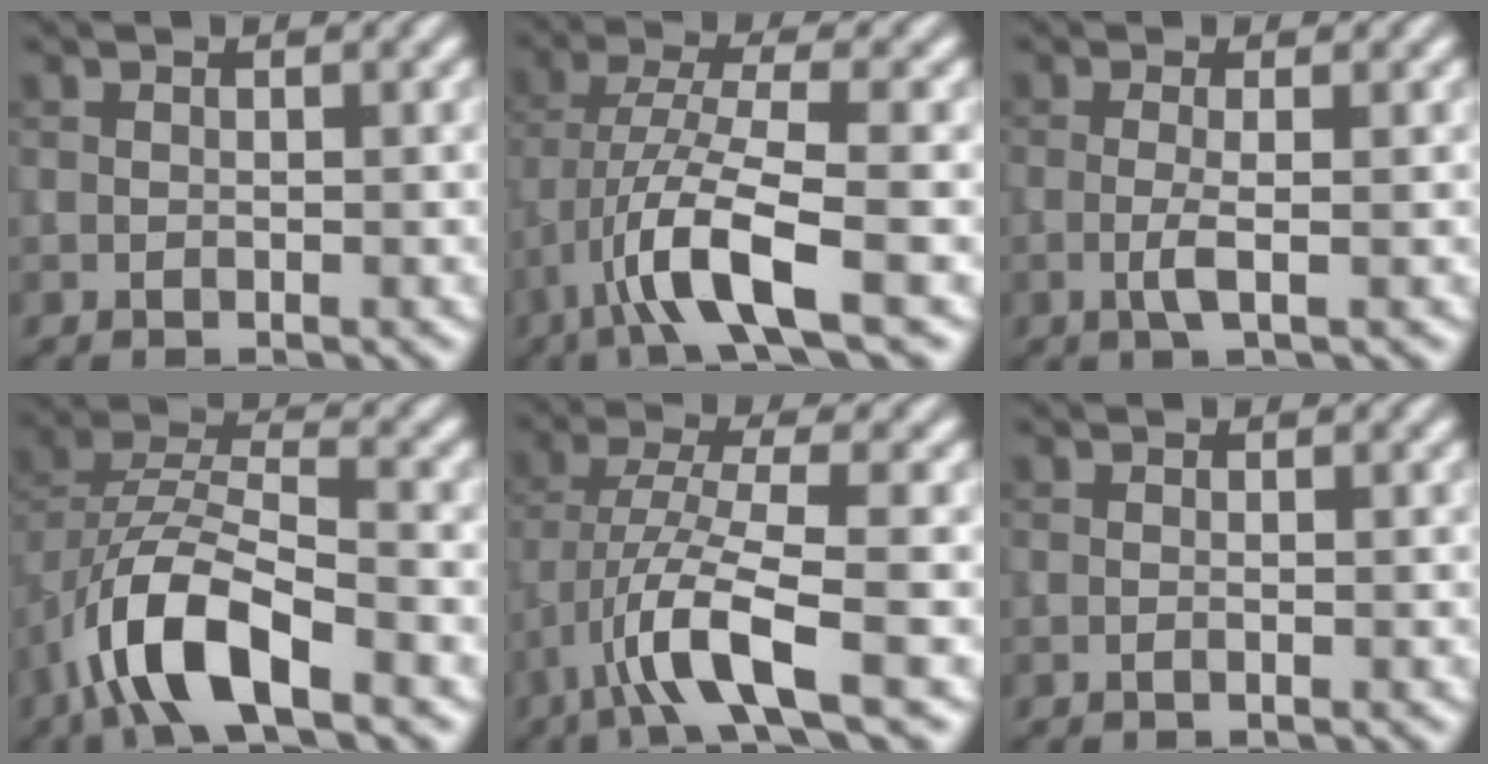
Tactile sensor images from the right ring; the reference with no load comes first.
{"total": 7.1, "force": [-3.1, 1.5, 6.2], "torque": [-0.116, 0.007, -0.064]}
{"total": 2.3, "force": [-0.4, 0.5, 2.2], "torque": [-0.043, -0.006, -0.012]}
{"total": 8.7, "force": [-4.3, 3.5, 6.6], "torque": [-0.128, 0.006, -0.088]}
{"total": 6.5, "force": [-2.9, 1.2, 5.7], "torque": [-0.107, 0.007, -0.060]}
{"total": 0.6, "force": [-0.1, 0.2, 0.6], "torque": [-0.011, -0.006, -0.005]}